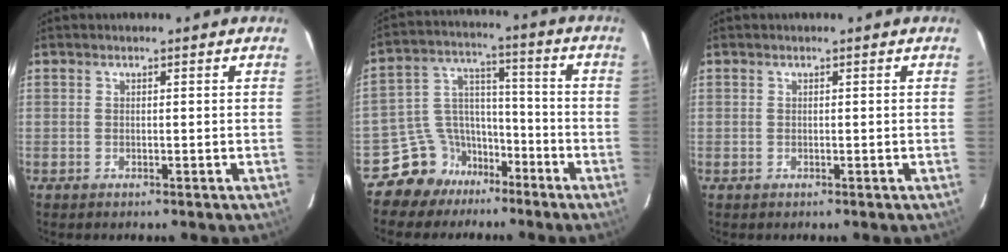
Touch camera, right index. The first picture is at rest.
{"total": 9.5, "force": [-6.5, 6.9, 0.9], "torque": [-0.023, 0.051, -0.109]}
{"total": 0.0}